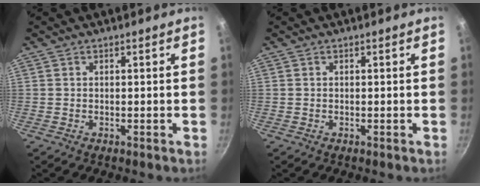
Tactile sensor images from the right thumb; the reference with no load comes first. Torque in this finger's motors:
{"motor_torque": [0.00, 0.00, 0.34, 0.17, 0.04]}